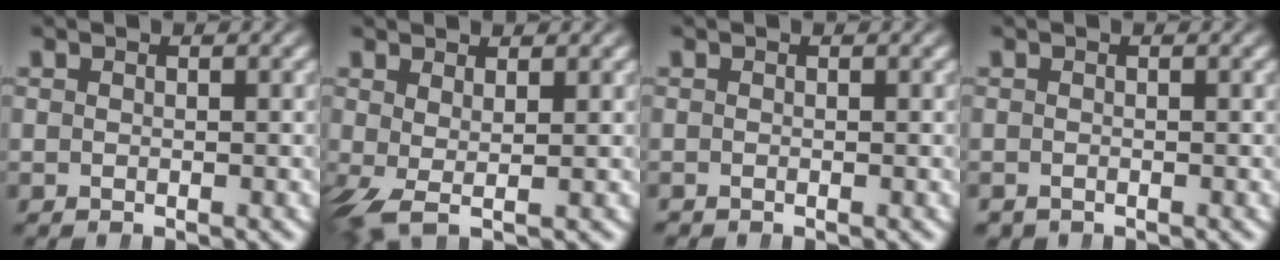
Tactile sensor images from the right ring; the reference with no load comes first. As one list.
[{"total": 2.0, "force": [-0.4, 0.6, 1.9], "torque": [-0.053, -0.024, 0.010]}, {"total": 0.0}, {"total": 0.7, "force": [-0.7, 0.3, -0.1], "torque": [-0.005, -0.010, -0.008]}]